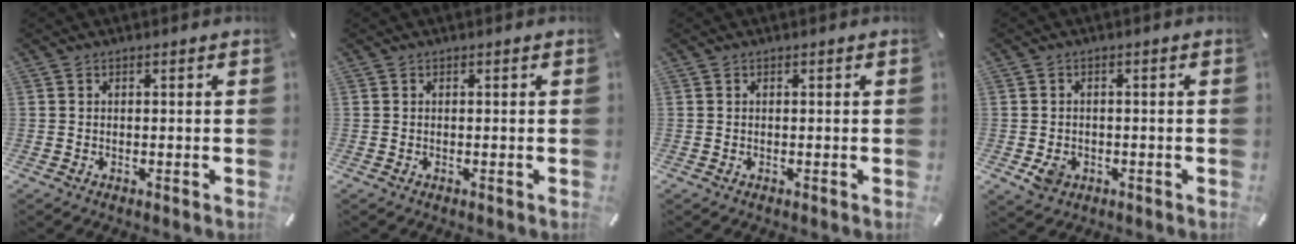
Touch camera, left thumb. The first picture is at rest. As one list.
[{"total": 0.0}, {"total": 0.0}, {"total": 4.0, "force": [-1.3, 3.3, 1.7], "torque": [-0.031, -0.001, -0.024]}]